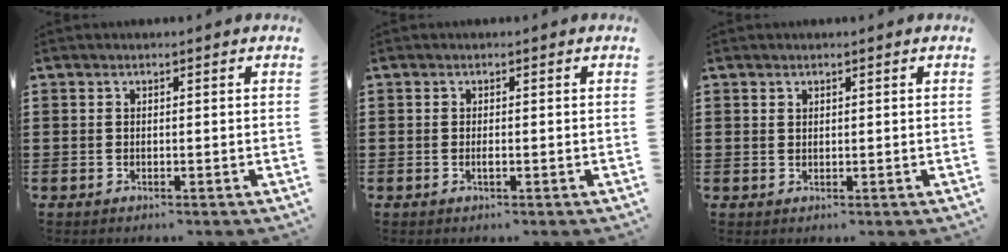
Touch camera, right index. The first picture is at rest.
{"total": 0.8, "force": [-0.3, 0.2, 0.8], "torque": [-0.015, -0.004, -0.004]}
{"total": 0.8, "force": [0.6, 0.5, 0.1], "torque": [-0.004, 0.002, 0.012]}